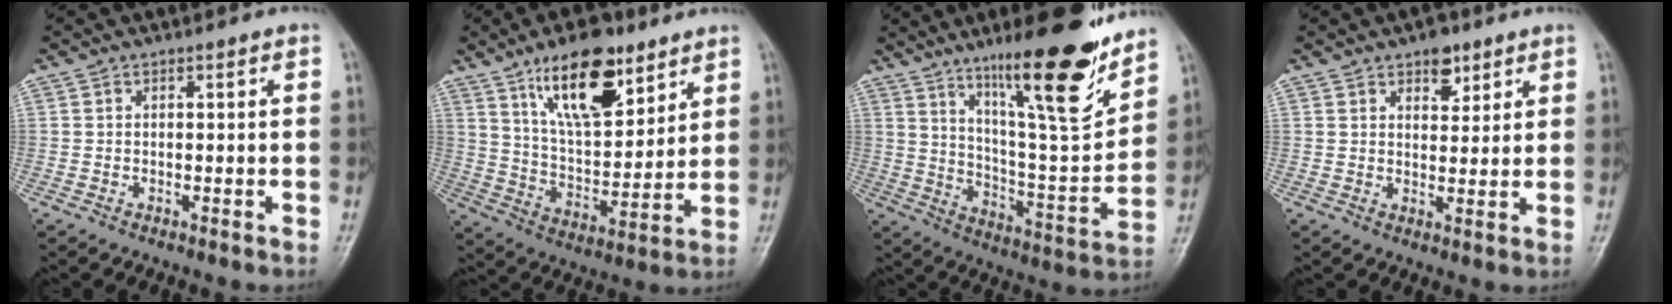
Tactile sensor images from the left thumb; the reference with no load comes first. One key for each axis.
{"total": 17.0, "fx": 10.1, "fy": 7.3, "fz": 11.6, "tx": -0.152, "ty": -0.054, "tz": 0.179}
{"total": 22.0, "fx": 14.7, "fy": 4.0, "fz": 15.8, "tx": -0.219, "ty": -0.079, "tz": 0.245}
{"total": 5.0, "fx": 3.1, "fy": 2.8, "fz": 2.7, "tx": -0.013, "ty": -0.016, "tz": 0.045}